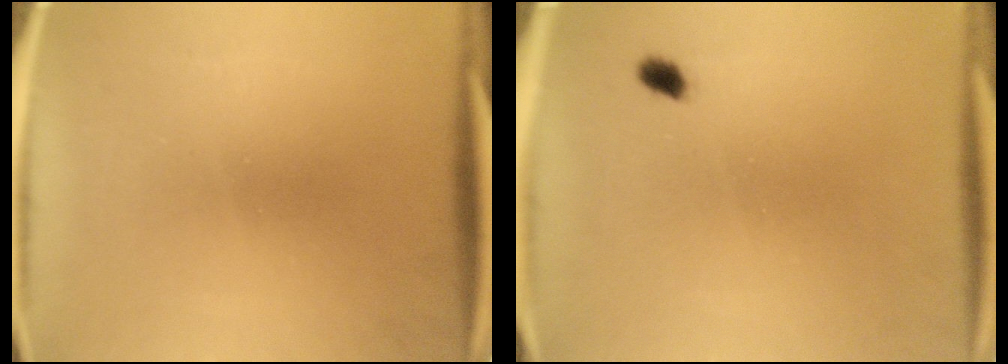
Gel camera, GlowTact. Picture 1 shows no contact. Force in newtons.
{"total": 1.4}